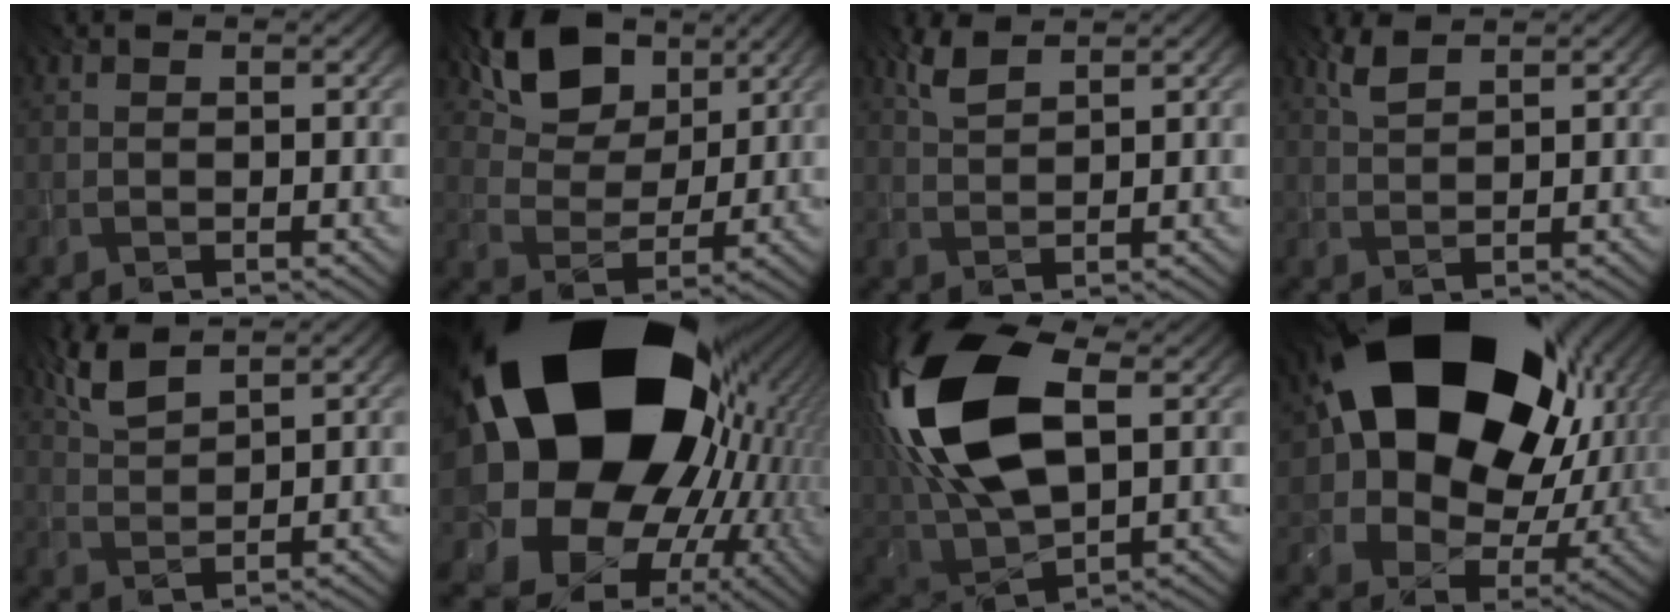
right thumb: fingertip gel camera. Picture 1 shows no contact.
{"total": 10.4, "force": [6.3, 6.4, 5.3], "torque": [-0.114, 0.004, 0.109]}
{"total": 3.0, "force": [2.2, 0.7, 1.9], "torque": [-0.050, 0.004, 0.051]}
{"total": 2.6, "force": [1.9, 0.6, 1.6], "torque": [-0.043, 0.004, 0.043]}
{"total": 5.0, "force": [3.6, 1.3, 3.2], "torque": [-0.086, 0.008, 0.079]}
{"total": 25.5, "force": [4.8, 19.7, 15.5], "torque": [-0.298, -0.060, 0.059]}
{"total": 20.0, "force": [5.7, 11.0, 15.8], "torque": [-0.354, 0.022, 0.091]}
{"total": 22.4, "force": [6.6, 16.2, 13.9], "torque": [-0.272, -0.011, 0.151]}